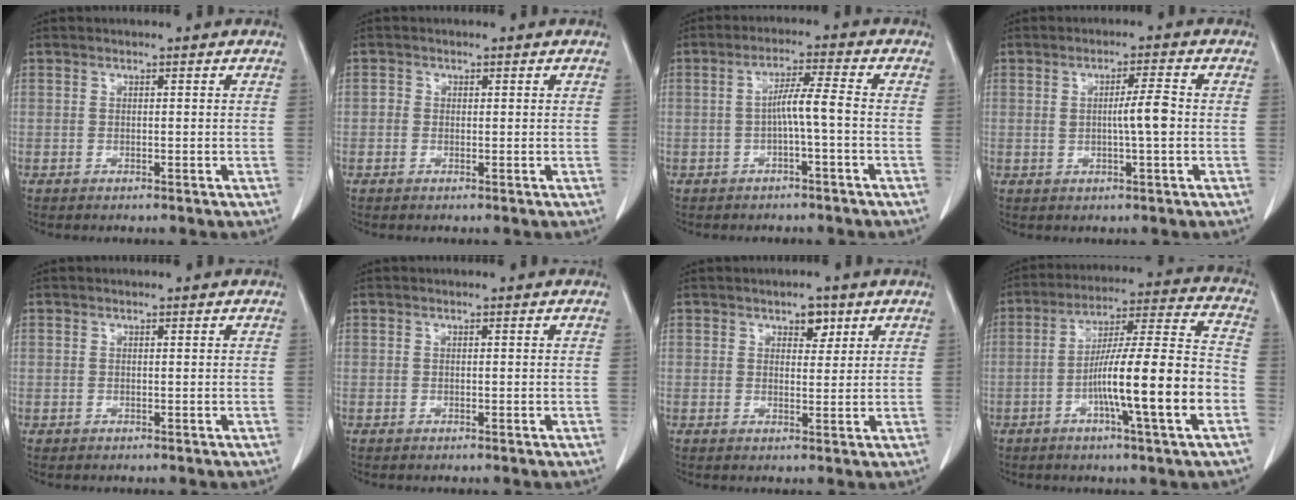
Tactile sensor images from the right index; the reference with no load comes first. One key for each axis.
{"total": 0.9, "fx": -0.1, "fy": 0.8, "fz": 0.4, "tx": -0.002, "ty": 0.005, "tz": -0.004}
{"total": 4.6, "fx": -1.0, "fy": -0.4, "fz": 4.4, "tx": -0.080, "ty": 0.013, "tz": -0.017}
{"total": 4.1, "fx": 0.0, "fy": 0.1, "fz": 4.1, "tx": -0.066, "ty": 0.001, "tz": 0.002}
{"total": 0.0}
{"total": 0.0}
{"total": 2.8, "fx": 1.6, "fy": 1.6, "fz": 1.6, "tx": -0.020, "ty": 0.002, "tz": 0.025}
{"total": 16.4, "fx": -4.8, "fy": 0.1, "fz": 15.7, "tx": -0.256, "ty": 0.010, "tz": -0.078}